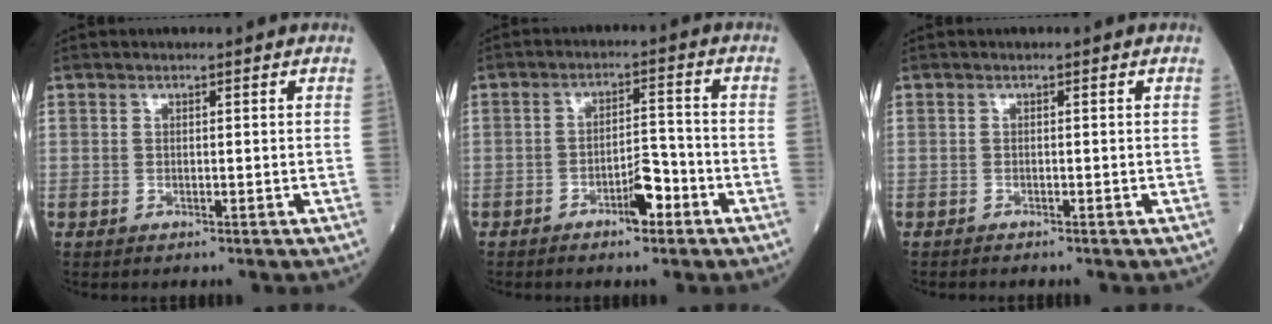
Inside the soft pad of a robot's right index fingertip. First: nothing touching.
{"total": 4.8, "force": [-2.8, 1.5, 3.6], "torque": [-0.057, 0.008, -0.047]}
{"total": 0.5, "force": [-0.5, -0.1, 0.0], "torque": [-0.004, -0.002, -0.012]}